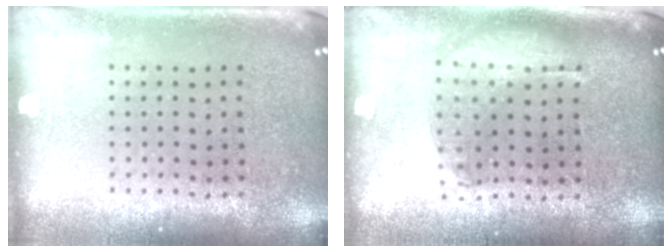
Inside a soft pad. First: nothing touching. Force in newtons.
{"total": 1.5, "press": 1.4, "slide": 0.7}